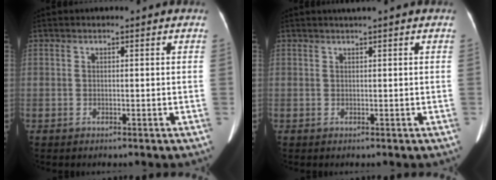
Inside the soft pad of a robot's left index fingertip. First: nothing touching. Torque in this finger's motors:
{"motor_torque": [0.33, -0.16, -0.06, 0.03]}